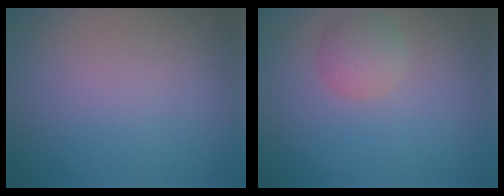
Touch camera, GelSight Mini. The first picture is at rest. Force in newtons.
{"total": 2.3, "press": 2.3, "slide": 0.2}